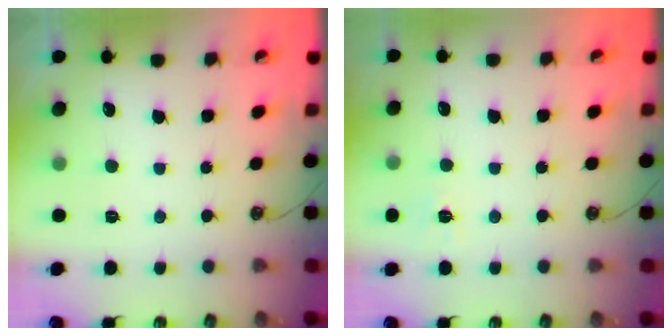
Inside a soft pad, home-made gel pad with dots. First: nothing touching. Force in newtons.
{"total": 5.5, "press": 5.5, "slide": 0.6}